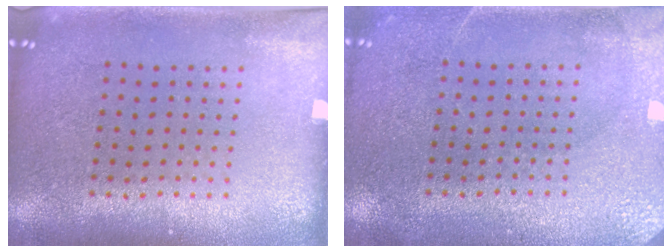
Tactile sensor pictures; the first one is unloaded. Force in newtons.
{"total": 3.6, "press": 3.6, "slide": 0.4}